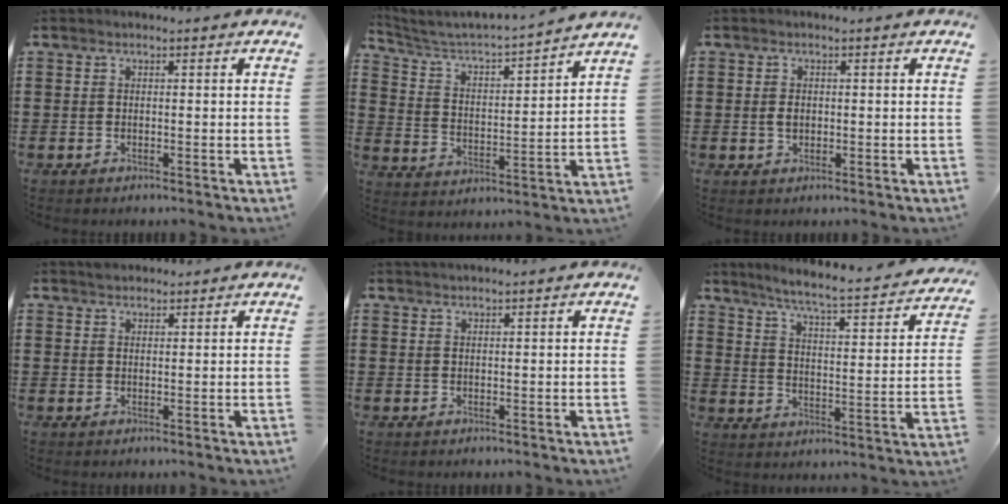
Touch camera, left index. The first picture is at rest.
{"total": 3.4, "force": [3.2, 0.1, 1.2], "torque": [-0.044, -0.033, 0.041]}
{"total": 1.6, "force": [0.1, 1.1, 1.3], "torque": [-0.027, 0.006, 0.000]}
{"total": 1.6, "force": [1.5, 0.6, 0.0], "torque": [-0.004, 0.002, 0.031]}
{"total": 1.0, "force": [1.0, 0.0, 0.3], "torque": [-0.007, 0.000, 0.020]}
{"total": 5.1, "force": [4.4, -0.4, 2.6], "torque": [-0.064, -0.043, 0.062]}